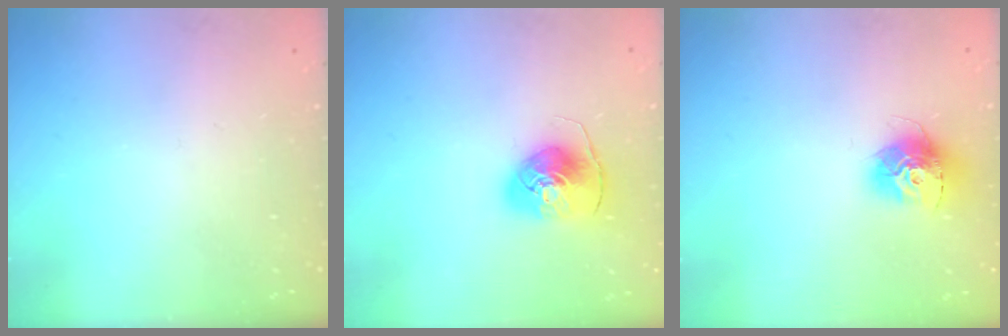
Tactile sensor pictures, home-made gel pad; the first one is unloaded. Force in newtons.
{"total": 9.2, "press": 9.1, "slide": 1.0}
{"total": 13.4, "press": 13.3, "slide": 1.2}